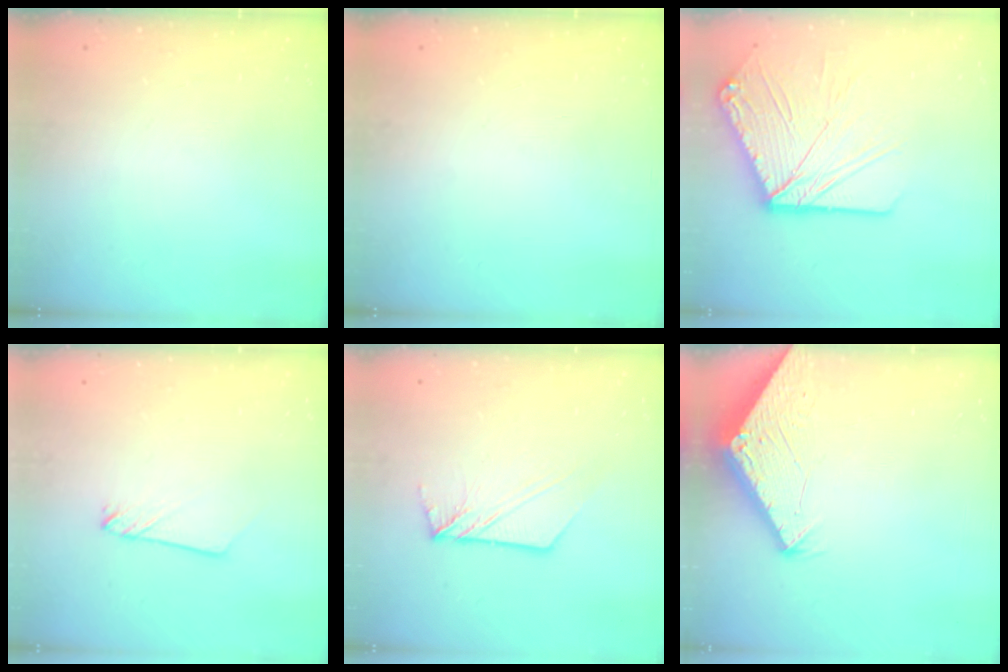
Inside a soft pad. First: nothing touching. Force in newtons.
{"total": 0.0}
{"total": 19.3, "press": 19.2, "slide": 2.3}
{"total": 2.1, "press": 2.1, "slide": 0.2}
{"total": 8.0, "press": 8.0, "slide": 0.2}
{"total": 2.9, "press": 2.9, "slide": 0.2}